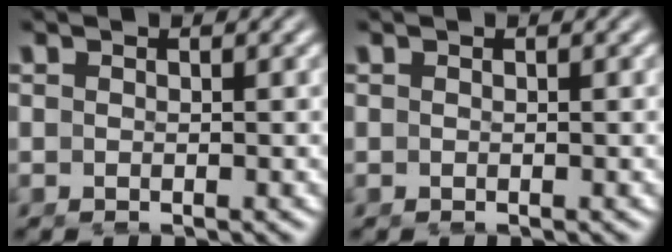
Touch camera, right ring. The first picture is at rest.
{"total": 0.0}